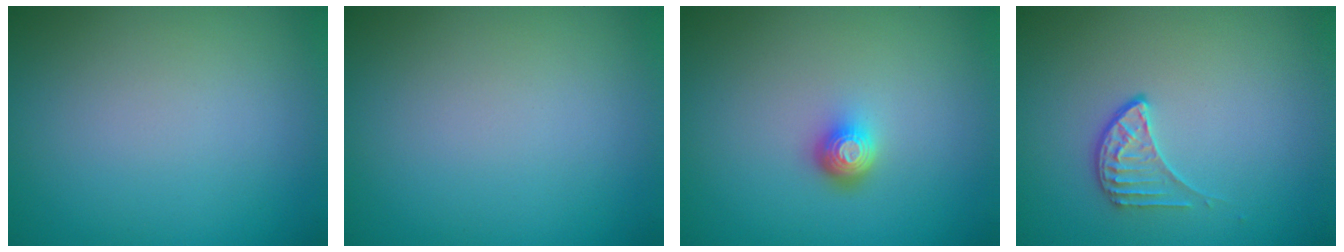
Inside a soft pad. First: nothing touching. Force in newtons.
{"total": 0.0}
{"total": 1.9, "press": 1.4, "slide": 1.3}
{"total": 1.9, "press": 1.3, "slide": 1.3}